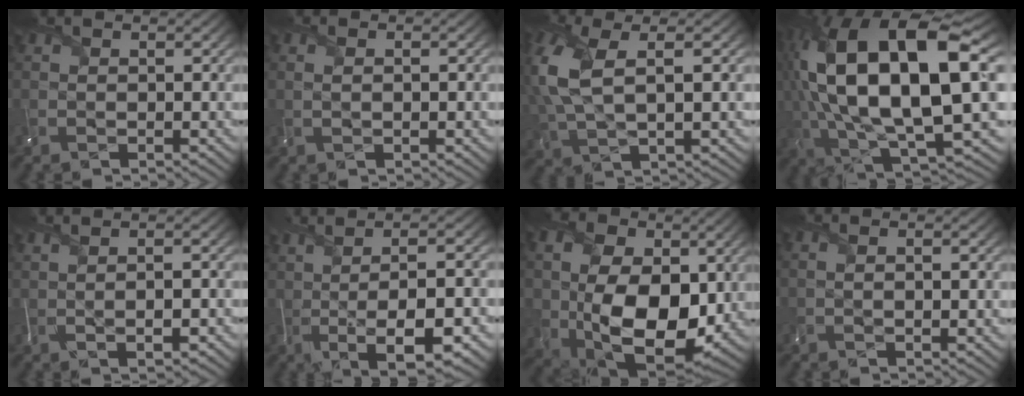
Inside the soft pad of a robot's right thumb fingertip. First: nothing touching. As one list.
[{"total": 1.2, "force": [-0.4, 0.3, 1.1], "torque": [-0.011, -0.009, -0.003]}, {"total": 9.6, "force": [1.2, 4.2, 8.5], "torque": [-0.222, -0.002, 0.019]}, {"total": 19.7, "force": [3.5, 8.8, 17.3], "torque": [-0.338, -0.004, 0.070]}, {"total": 4.3, "force": [0.2, 1.2, 4.2], "torque": [-0.047, 0.016, -0.005]}, {"total": 11.2, "force": [-0.6, 3.2, 10.7], "torque": [-0.149, 0.023, -0.004]}, {"total": 15.7, "force": [-0.5, 10.4, 11.8], "torque": [-0.209, -0.031, -0.003]}, {"total": 1.8, "force": [-0.3, 0.4, 1.8], "torque": [-0.026, -0.004, -0.003]}]